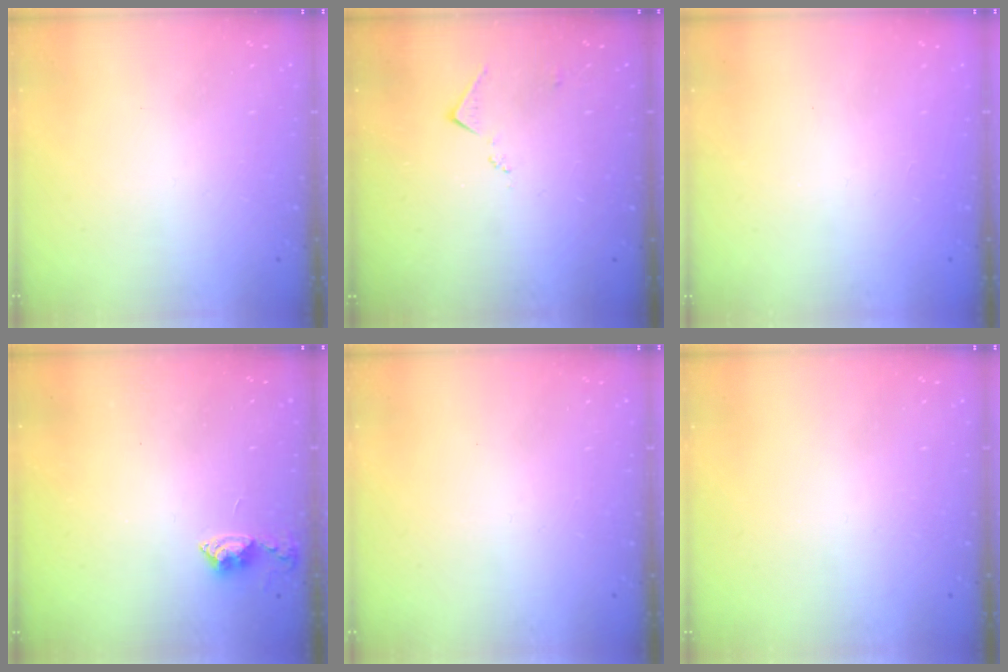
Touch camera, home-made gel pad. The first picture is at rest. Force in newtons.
{"total": 5.1, "press": 5.0, "slide": 0.6}
{"total": 0.9, "press": 0.9, "slide": 0.2}
{"total": 5.3, "press": 5.2, "slide": 0.7}
{"total": 0.0}
{"total": 0.0}